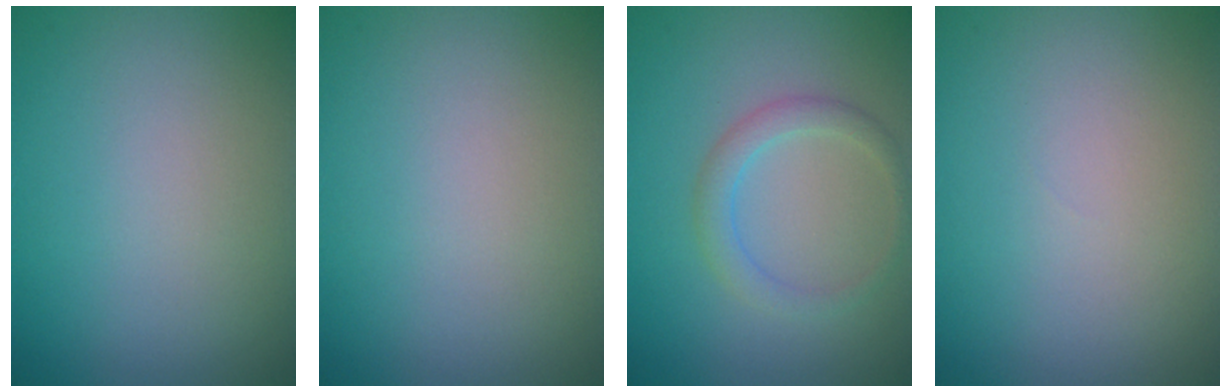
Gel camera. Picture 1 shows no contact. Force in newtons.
{"total": 0.0}
{"total": 2.0, "press": 2.0, "slide": 0.1}
{"total": 0.0}